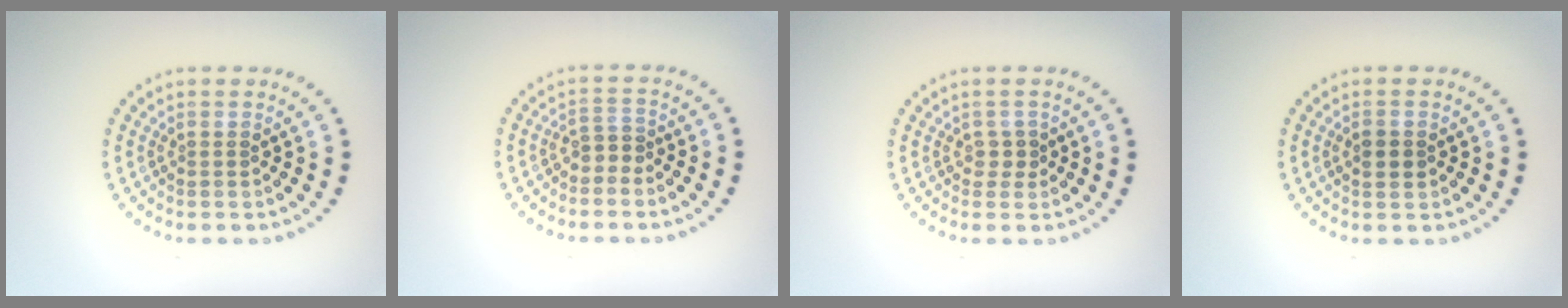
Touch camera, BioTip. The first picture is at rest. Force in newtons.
{"total": 1.5, "press": 1.2, "slide": 0.9}
{"total": 1.2, "press": 1.0, "slide": 0.7}
{"total": 2.0, "press": 2.0, "slide": 0.0}